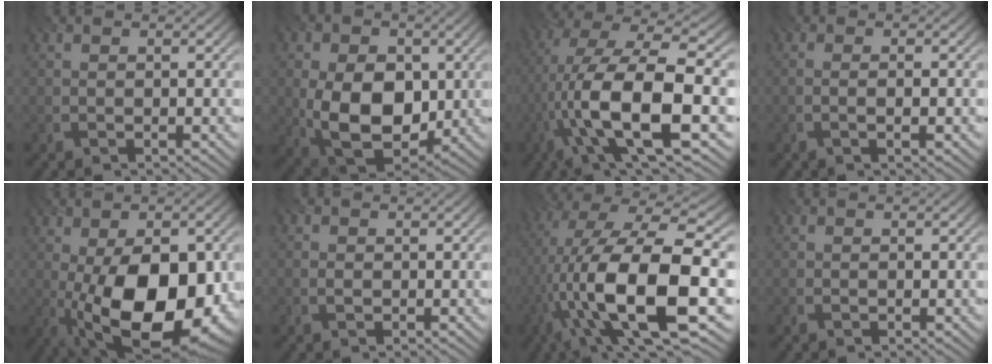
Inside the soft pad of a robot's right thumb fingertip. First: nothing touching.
{"total": 13.0, "force": [-1.7, 8.8, 9.5], "torque": [-0.181, -0.020, -0.031]}
{"total": 14.8, "force": [-4.7, 4.4, 13.3], "torque": [-0.267, -0.002, -0.088]}
{"total": 1.7, "force": [-1.3, -0.3, 1.1], "torque": [-0.011, -0.003, -0.033]}
{"total": 18.1, "force": [-4.8, 8.7, 15.2], "torque": [-0.237, -0.042, -0.060]}
{"total": 0.7, "force": [-0.3, 0.5, 0.3], "torque": [-0.003, -0.003, -0.009]}
{"total": 17.4, "force": [-4.7, 5.5, 15.9], "torque": [-0.311, 0.000, -0.073]}
{"total": 0.0}